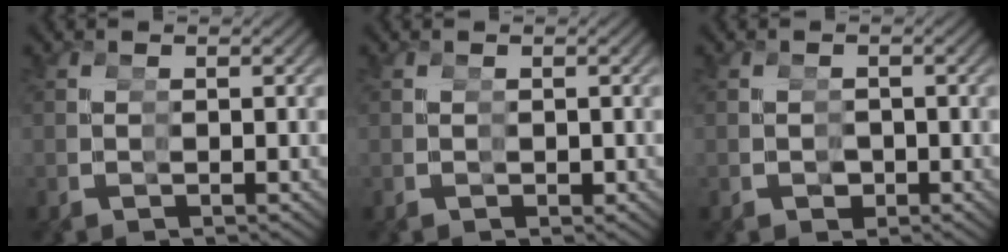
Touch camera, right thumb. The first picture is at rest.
{"total": 0.8, "force": [0.0, 0.7, 0.4], "torque": [-0.004, -0.006, 0.002]}
{"total": 2.4, "force": [-0.4, 2.1, 1.1], "torque": [-0.014, -0.016, 0.001]}